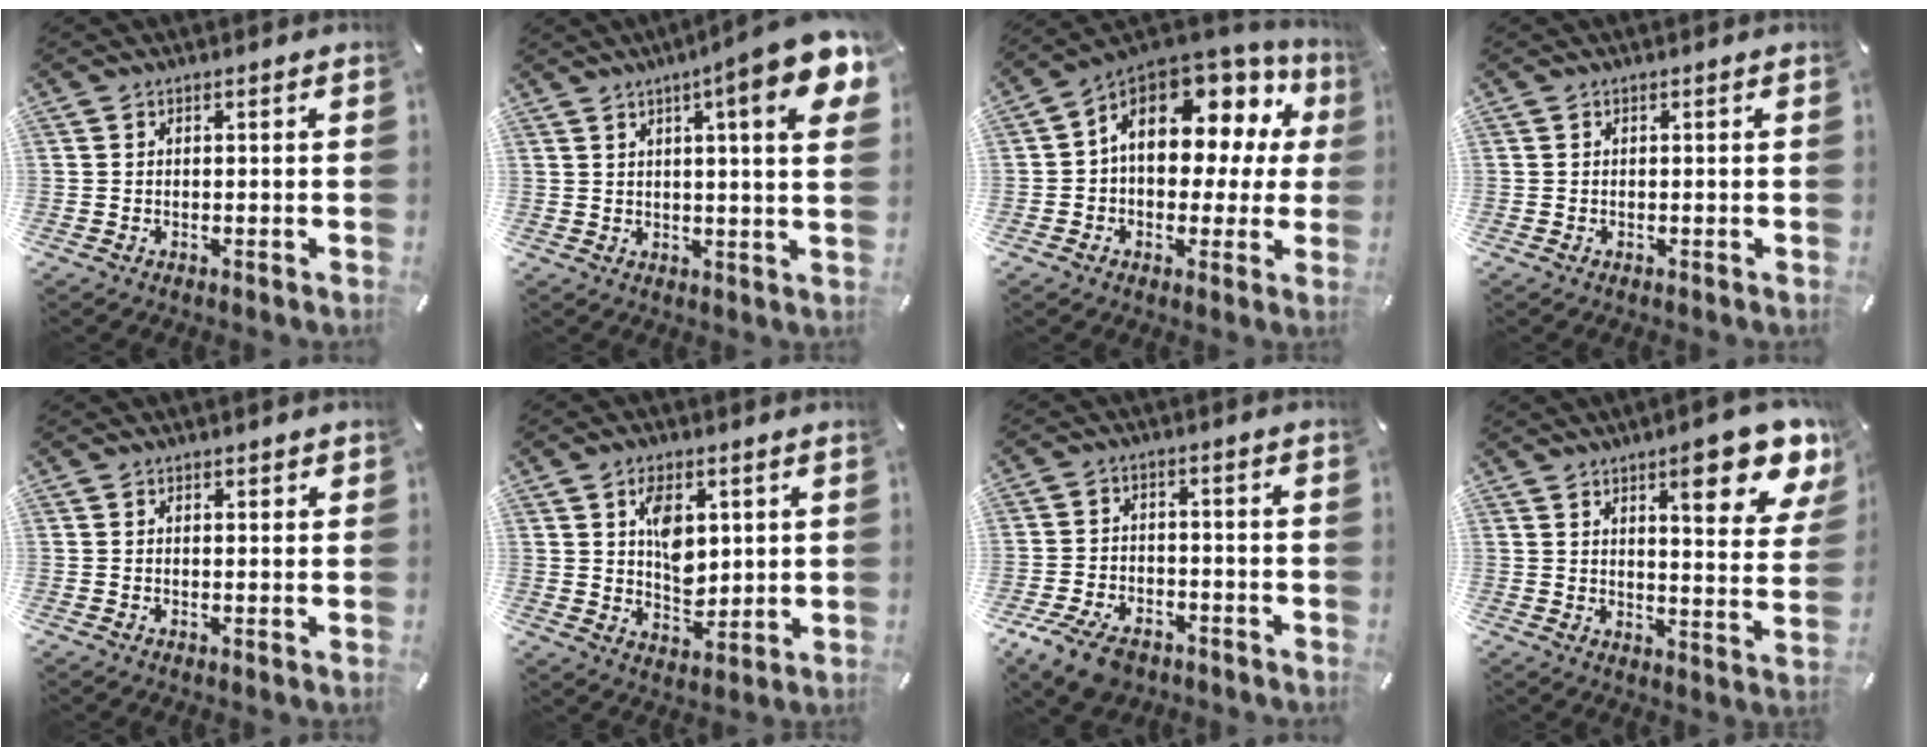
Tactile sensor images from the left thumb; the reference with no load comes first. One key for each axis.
{"total": 13.1, "fx": 6.3, "fy": 1.7, "fz": 11.3, "tx": -0.164, "ty": -0.033, "tz": 0.094}
{"total": 14.9, "fx": 5.9, "fy": 9.2, "fz": 10.1, "tx": -0.153, "ty": -0.040, "tz": 0.102}
{"total": 0.0}
{"total": 0.7, "fx": 0.5, "fy": 0.3, "fz": 0.3, "tx": 0.002, "ty": -0.003, "tz": 0.009}
{"total": 8.5, "fx": 2.6, "fy": 5.7, "fz": 5.7, "tx": -0.083, "ty": -0.005, "tz": 0.045}
{"total": 8.0, "fx": -5.3, "fy": 4.5, "fz": 3.9, "tx": -0.084, "ty": 0.021, "tz": -0.097}
{"total": 14.8, "fx": 9.3, "fy": 4.0, "fz": 10.8, "tx": -0.137, "ty": -0.061, "tz": 0.145}